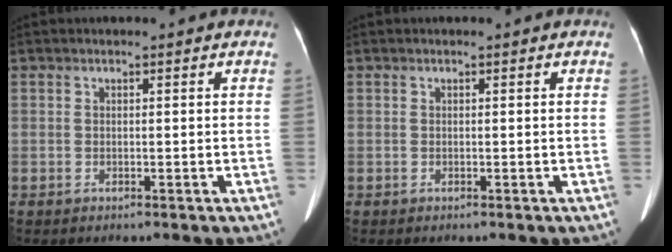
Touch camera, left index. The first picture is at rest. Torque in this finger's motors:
{"motor_torque": [0.13, -0.01, 0.01, 0.01]}